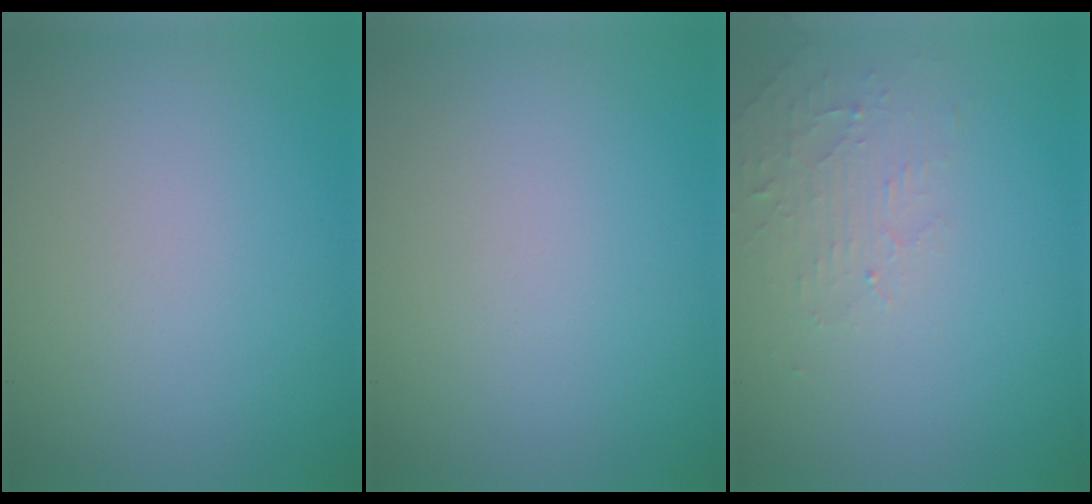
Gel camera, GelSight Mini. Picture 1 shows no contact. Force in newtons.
{"total": 0.0}
{"total": 2.0, "press": 1.9, "slide": 0.4}